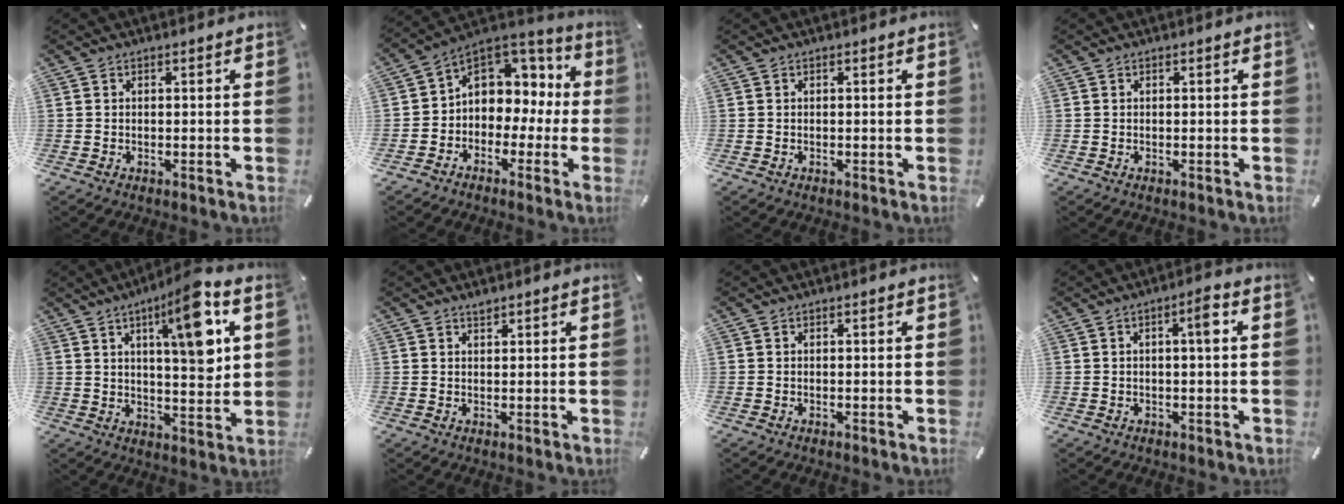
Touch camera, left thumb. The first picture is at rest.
{"total": 8.7, "force": [1.9, 7.8, 3.3], "torque": [-0.057, -0.014, 0.041]}
{"total": 0.0}
{"total": 0.0}
{"total": 14.1, "force": [6.2, 3.8, 12.2], "torque": [-0.171, -0.028, 0.090]}
{"total": 1.0, "force": [0.9, 0.3, 0.3], "torque": [-0.007, -0.002, 0.018]}
{"total": 0.0}
{"total": 4.3, "force": [0.9, 0.6, 4.1], "torque": [-0.064, 0.000, 0.007]}